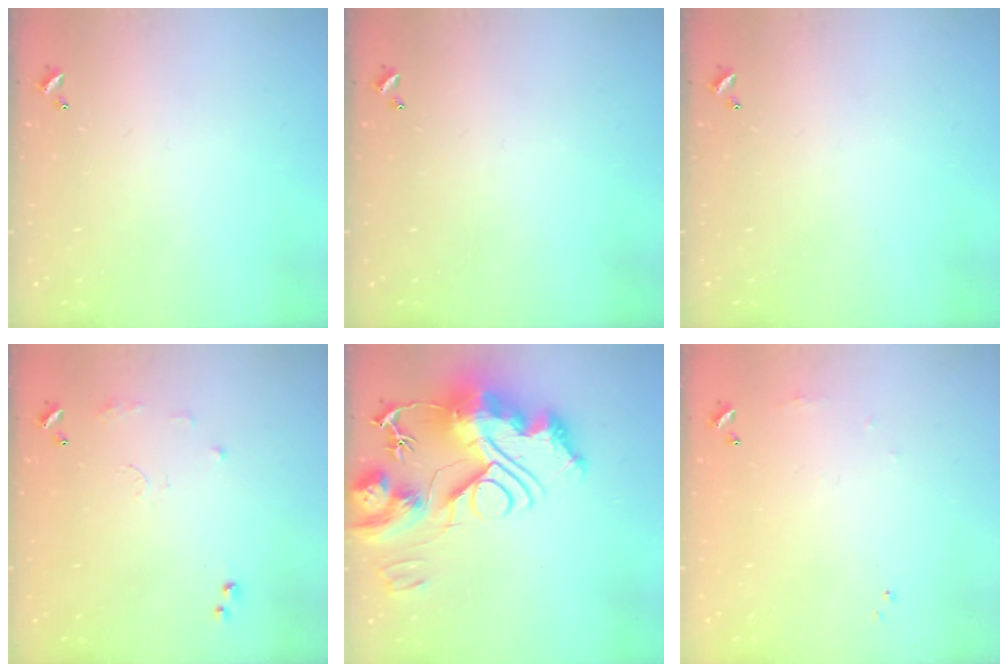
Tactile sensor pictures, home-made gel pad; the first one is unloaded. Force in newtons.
{"total": 0.0}
{"total": 0.0}
{"total": 8.3, "press": 8.3, "slide": 0.8}
{"total": 0.5, "press": 0.5, "slide": 0.0}
{"total": 4.7, "press": 4.7, "slide": 0.7}